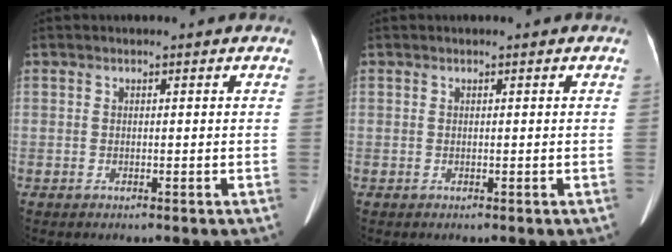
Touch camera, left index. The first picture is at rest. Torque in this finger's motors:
{"motor_torque": [-0.09, -0.05, -0.12, 0.00]}